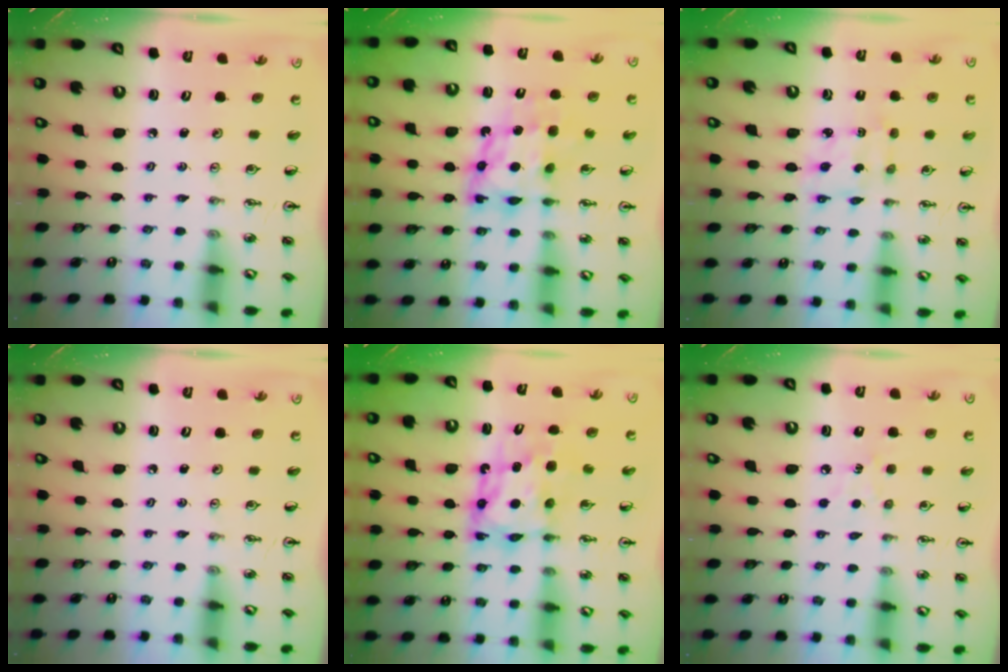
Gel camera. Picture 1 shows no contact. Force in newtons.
{"total": 9.7, "press": 9.6, "slide": 0.9}
{"total": 2.3, "press": 2.3, "slide": 0.3}
{"total": 0.0}
{"total": 7.3, "press": 7.2, "slide": 1.2}
{"total": 5.6, "press": 5.5, "slide": 0.7}